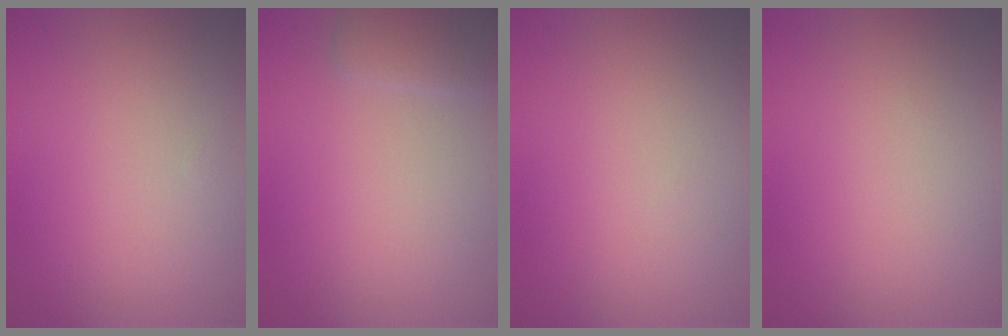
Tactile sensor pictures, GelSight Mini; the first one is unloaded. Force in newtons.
{"total": 2.1, "press": 2.1, "slide": 0.1}
{"total": 0.0}
{"total": 0.0}